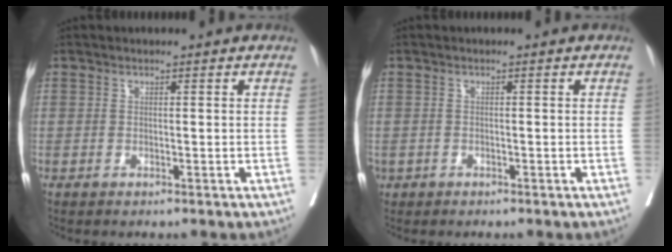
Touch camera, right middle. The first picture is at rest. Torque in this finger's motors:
{"motor_torque": [1.69, -0.44, 1.05, 0.21]}